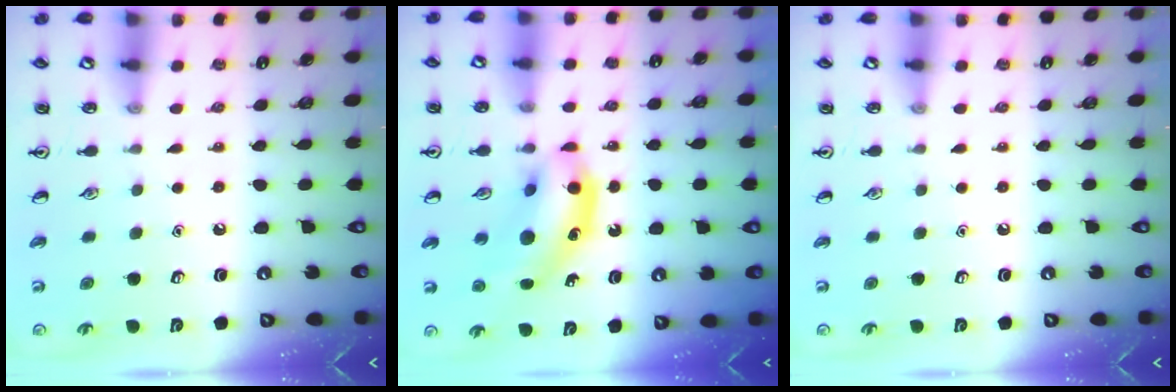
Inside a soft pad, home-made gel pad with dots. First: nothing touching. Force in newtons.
{"total": 11.5, "press": 11.0, "slide": 3.5}
{"total": 0.0}